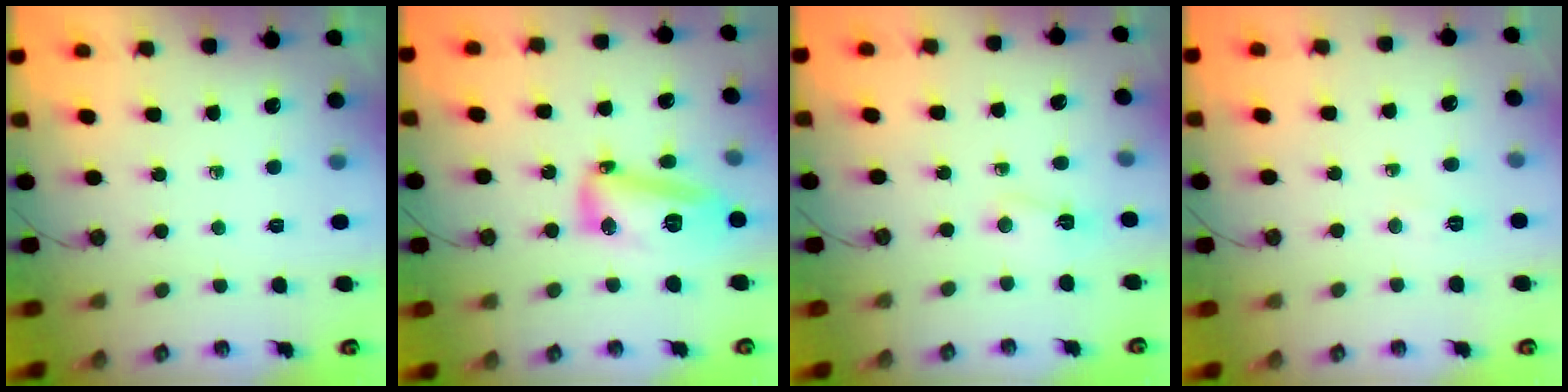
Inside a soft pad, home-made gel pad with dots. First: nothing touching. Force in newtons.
{"total": 14.0, "press": 13.9, "slide": 1.6}
{"total": 2.1, "press": 2.1, "slide": 0.4}
{"total": 3.4, "press": 3.4, "slide": 0.6}